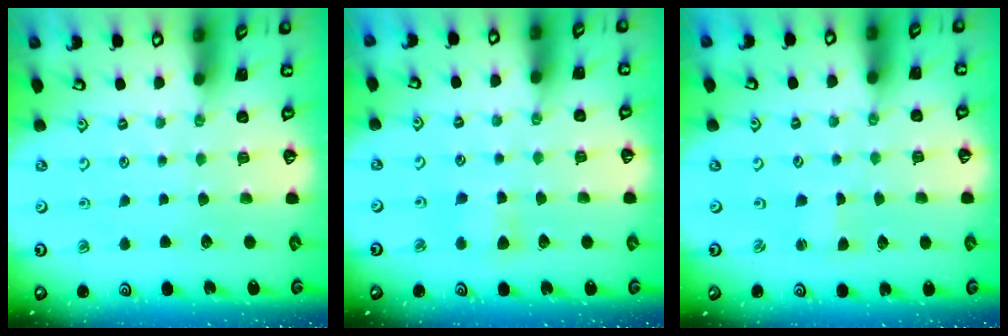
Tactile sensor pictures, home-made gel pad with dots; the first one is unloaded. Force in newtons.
{"total": 4.1, "press": 4.1, "slide": 0.7}
{"total": 1.1, "press": 1.1, "slide": 0.1}